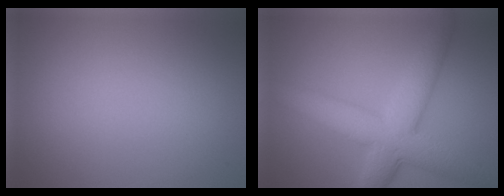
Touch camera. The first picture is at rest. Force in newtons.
{"total": 7.6, "press": 7.6, "slide": 0.1}